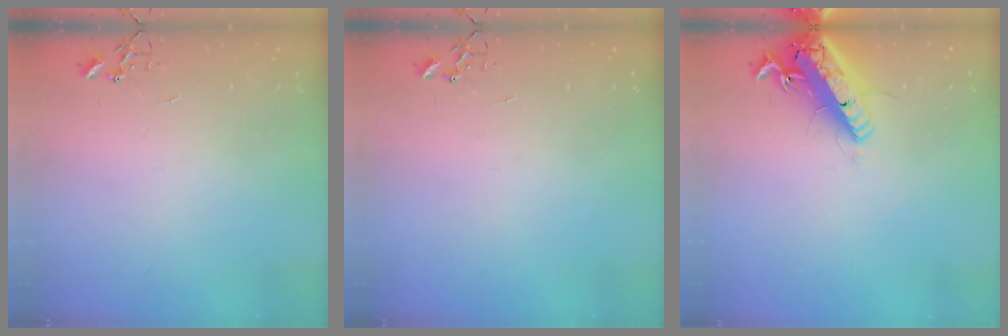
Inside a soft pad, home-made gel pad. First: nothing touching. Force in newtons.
{"total": 0.0}
{"total": 17.6, "press": 17.3, "slide": 3.4}